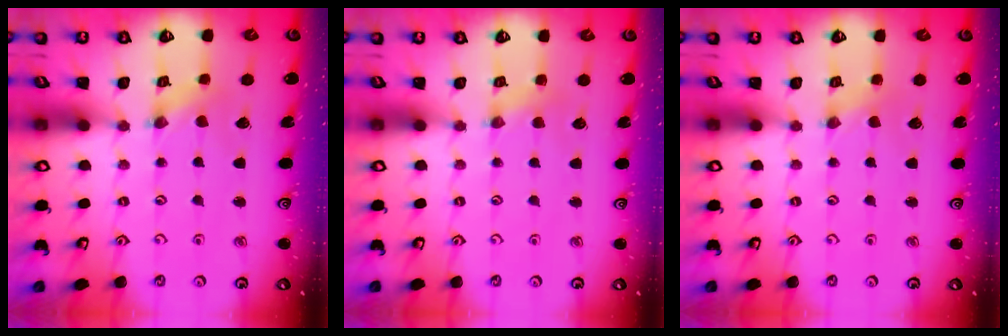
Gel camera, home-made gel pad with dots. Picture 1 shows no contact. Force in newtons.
{"total": 3.7, "press": 3.6, "slide": 0.6}
{"total": 0.0}